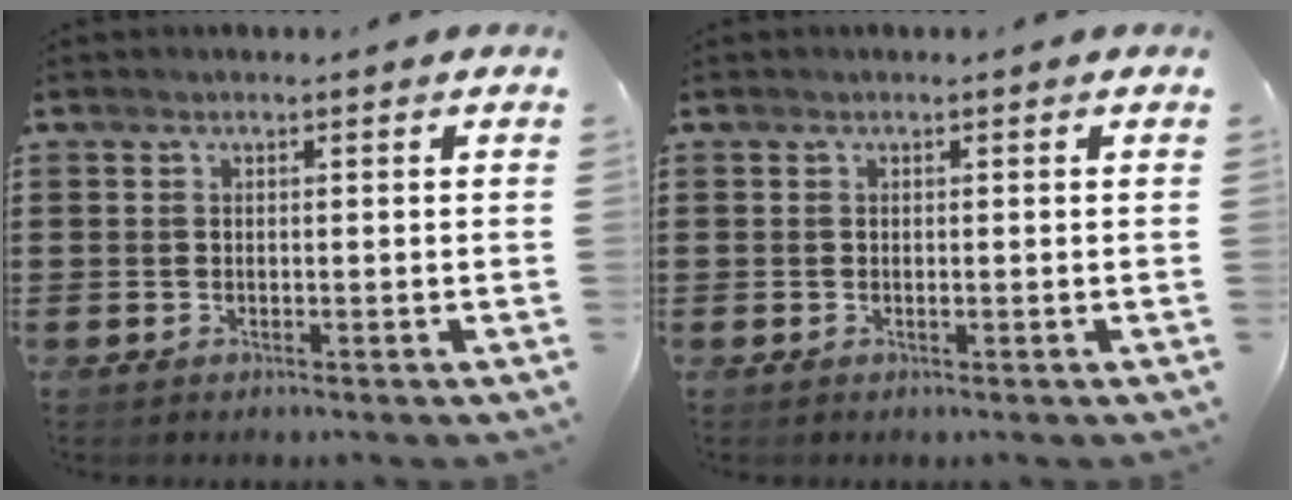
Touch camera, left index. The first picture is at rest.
{"total": 0.0}